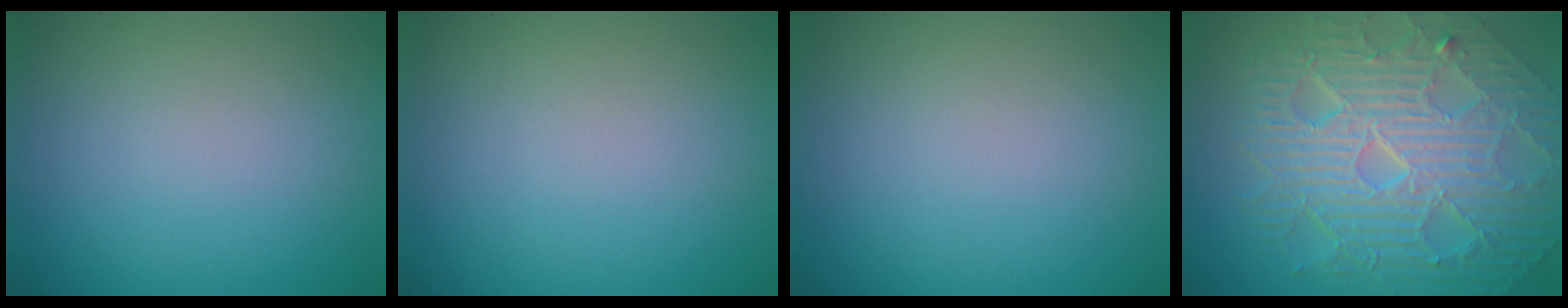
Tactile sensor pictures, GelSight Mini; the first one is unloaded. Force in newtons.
{"total": 0.0}
{"total": 0.0}
{"total": 10.7, "press": 7.0, "slide": 8.1}